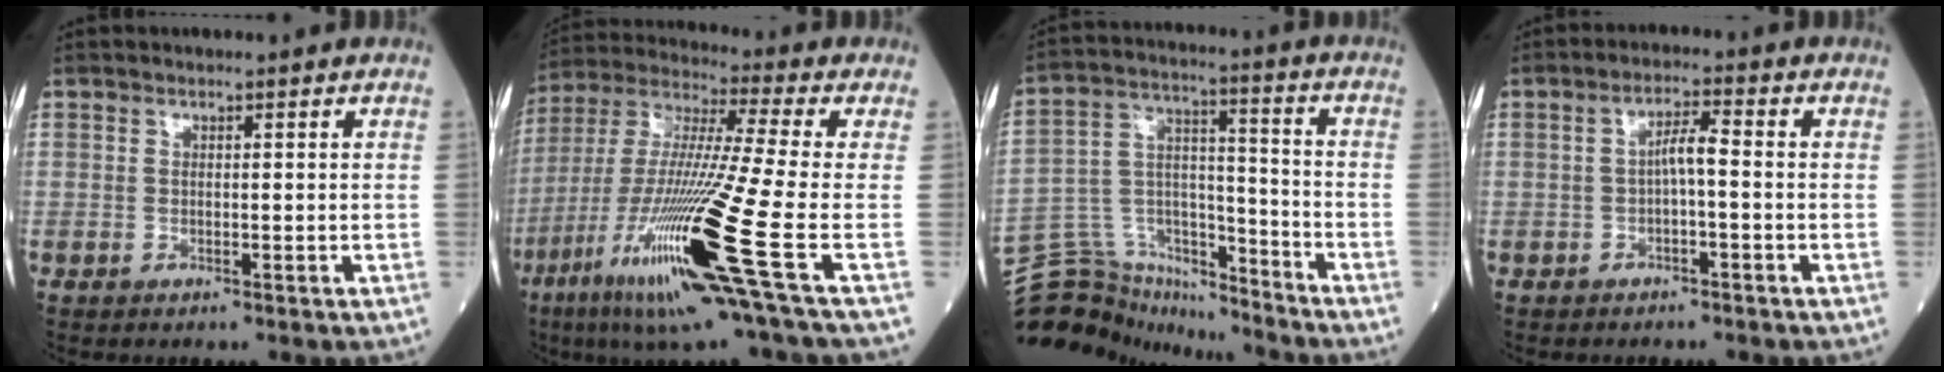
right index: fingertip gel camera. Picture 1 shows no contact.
{"total": 21.8, "force": [-8.6, -0.7, 20.0], "torque": [-0.405, -0.046, -0.167]}
{"total": 16.9, "force": [-15.6, 5.8, 2.5], "torque": [-0.058, 0.059, -0.258]}
{"total": 3.3, "force": [-0.5, 0.5, 3.3], "torque": [-0.056, 0.011, -0.009]}